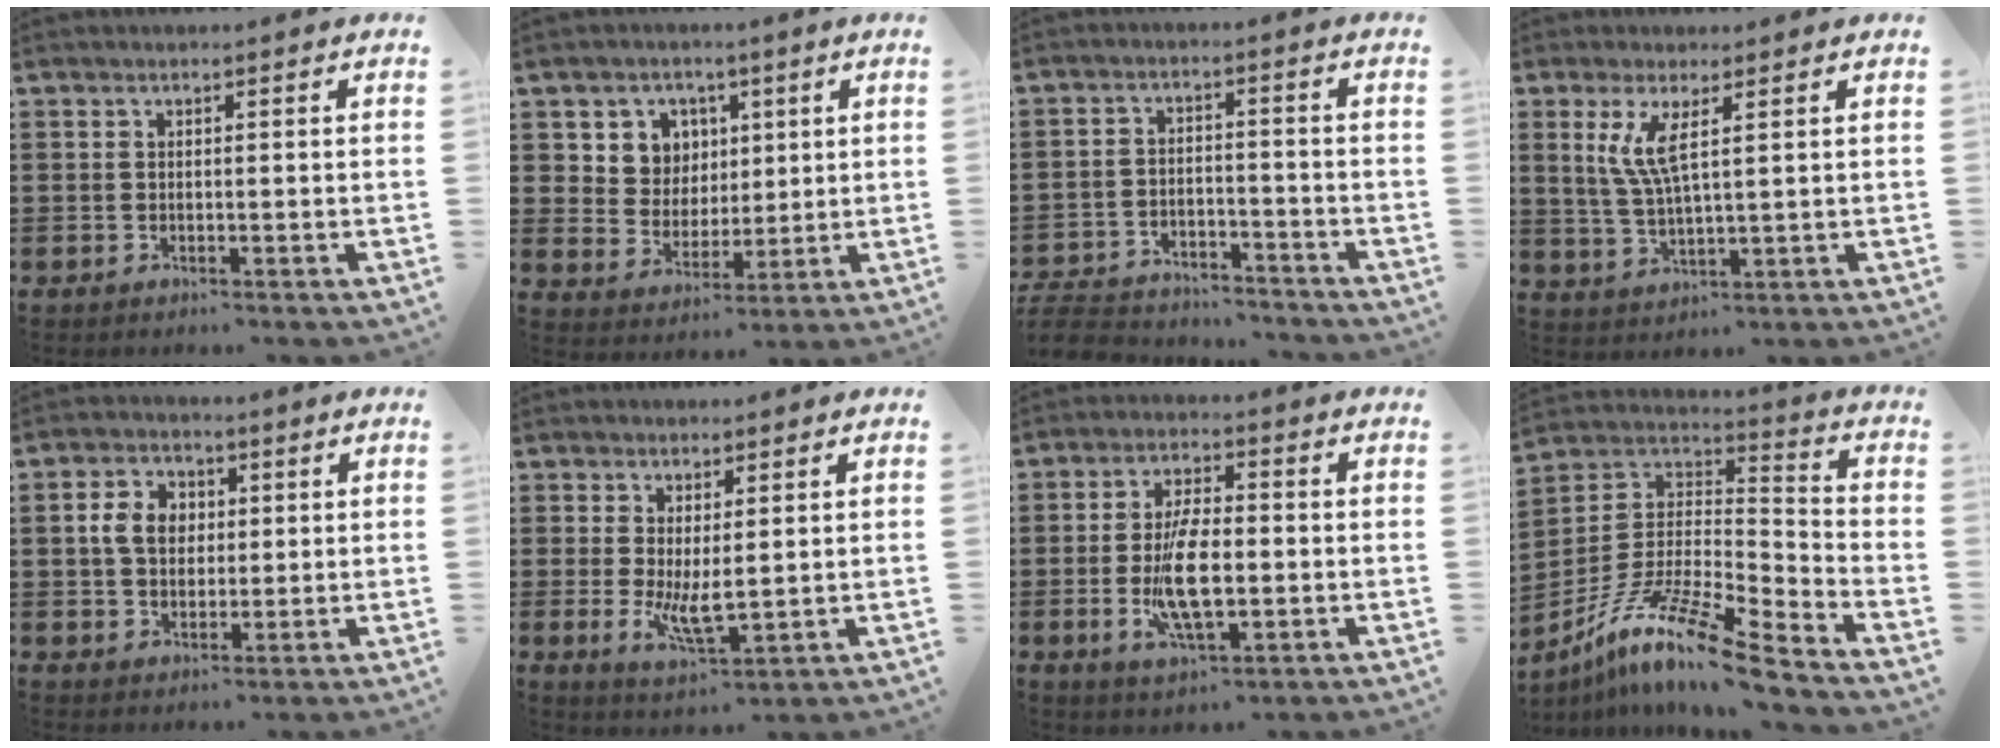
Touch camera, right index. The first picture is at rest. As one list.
[{"total": 6.2, "force": [2.8, 5.5, 0.8], "torque": [-0.043, 0.004, 0.050]}, {"total": 5.8, "force": [-5.7, 0.9, 0.9], "torque": [-0.031, 0.005, -0.117]}, {"total": 5.6, "force": [2.1, 1.0, 5.1], "torque": [-0.114, -0.003, 0.033]}, {"total": 5.5, "force": [0.8, 4.3, 3.3], "torque": [-0.085, 0.013, 0.008]}, {"total": 5.3, "force": [0.1, 2.1, 4.9], "torque": [-0.093, -0.006, 0.001]}, {"total": 9.7, "force": [-1.5, 3.9, 8.8], "torque": [-0.188, -0.010, -0.030]}, {"total": 12.9, "force": [-9.9, 0.8, 8.2], "torque": [-0.165, 0.010, -0.194]}]